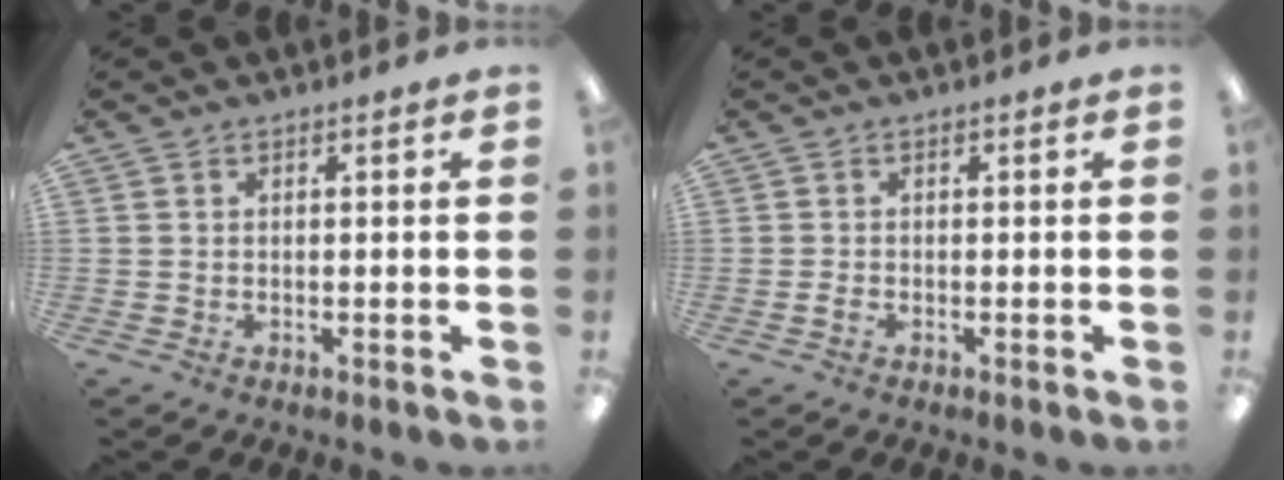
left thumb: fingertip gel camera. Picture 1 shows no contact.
{"total": 0.9, "force": [-0.4, 0.5, 0.6], "torque": [-0.009, 0.000, -0.008]}